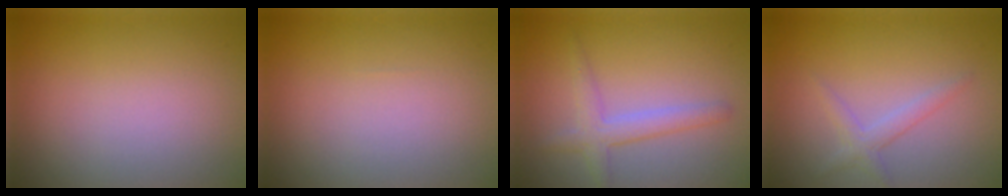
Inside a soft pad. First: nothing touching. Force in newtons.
{"total": 0.0}
{"total": 3.5, "press": 3.5, "slide": 0.0}
{"total": 1.6, "press": 1.6, "slide": 0.1}